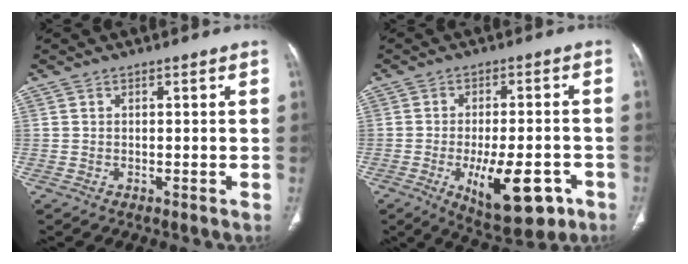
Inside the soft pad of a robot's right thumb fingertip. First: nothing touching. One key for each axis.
{"total": 14.0, "fx": -5.4, "fy": 5.8, "fz": 11.5, "tx": -0.159, "ty": 0.010, "tz": -0.067}